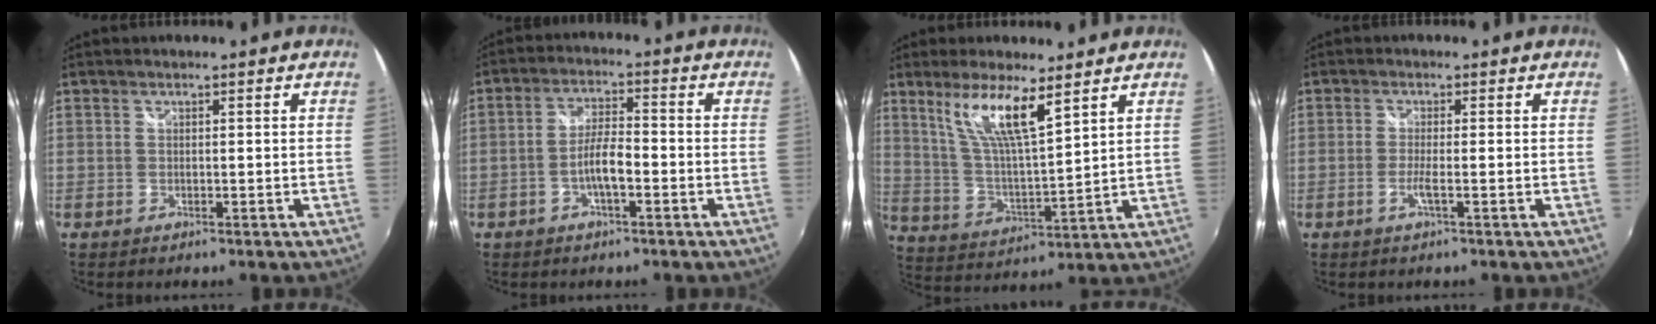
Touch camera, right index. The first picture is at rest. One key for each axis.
{"total": 5.3, "fx": -2.2, "fy": 1.2, "fz": 4.6, "tx": -0.093, "ty": 0.007, "tz": -0.039}
{"total": 11.5, "fx": 7.3, "fy": 1.7, "fz": 8.8, "tx": -0.162, "ty": -0.001, "tz": 0.148}
{"total": 2.2, "fx": -1.0, "fy": -0.3, "fz": 1.9, "tx": -0.041, "ty": -0.005, "tz": -0.020}